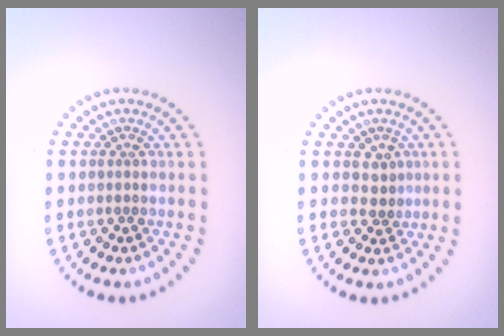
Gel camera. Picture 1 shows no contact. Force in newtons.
{"total": 1.5, "press": 1.2, "slide": 1.0}